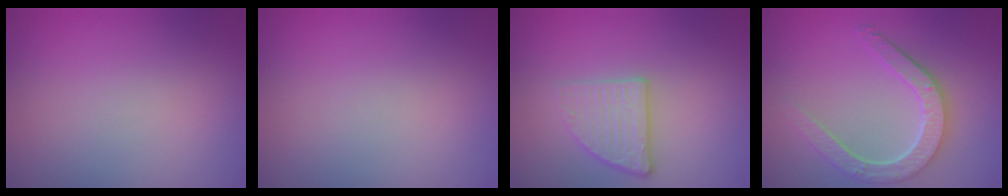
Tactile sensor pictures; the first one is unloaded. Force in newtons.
{"total": 0.0}
{"total": 2.6, "press": 2.4, "slide": 1.0}
{"total": 4.5, "press": 3.6, "slide": 2.7}